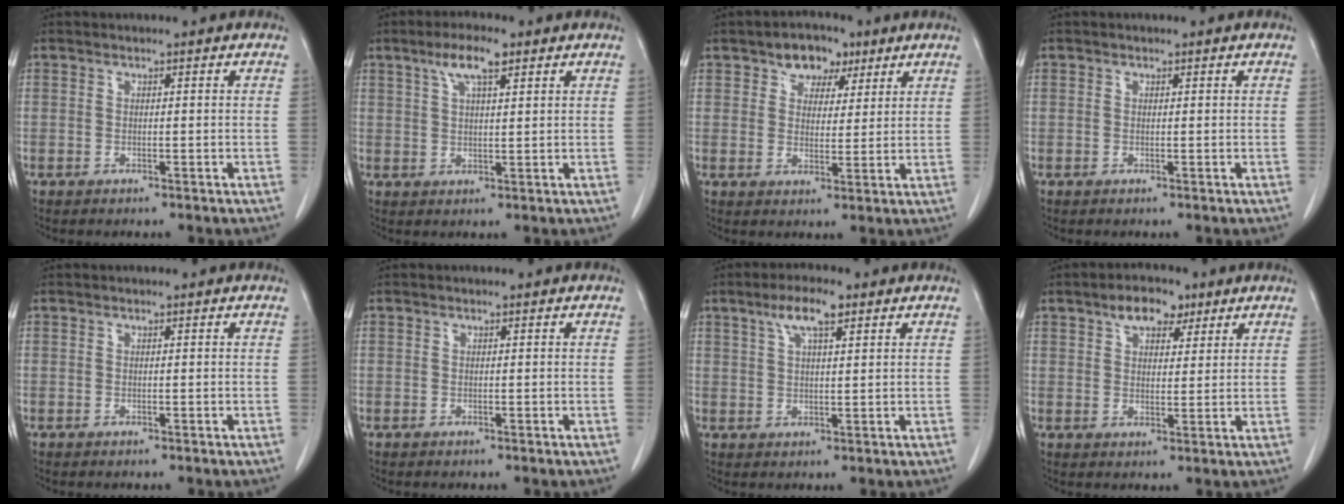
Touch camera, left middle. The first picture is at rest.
{"total": 5.5, "force": [3.2, 1.1, 4.3], "torque": [-0.086, 0.008, 0.057]}
{"total": 5.9, "force": [3.6, 3.9, 2.6], "torque": [-0.033, 0.014, 0.057]}
{"total": 0.0}
{"total": 0.0}
{"total": 0.0}
{"total": 5.3, "force": [3.1, 1.1, 4.1], "torque": [-0.084, 0.008, 0.056]}
{"total": 5.6, "force": [3.5, 3.0, 3.3], "torque": [-0.051, 0.013, 0.058]}